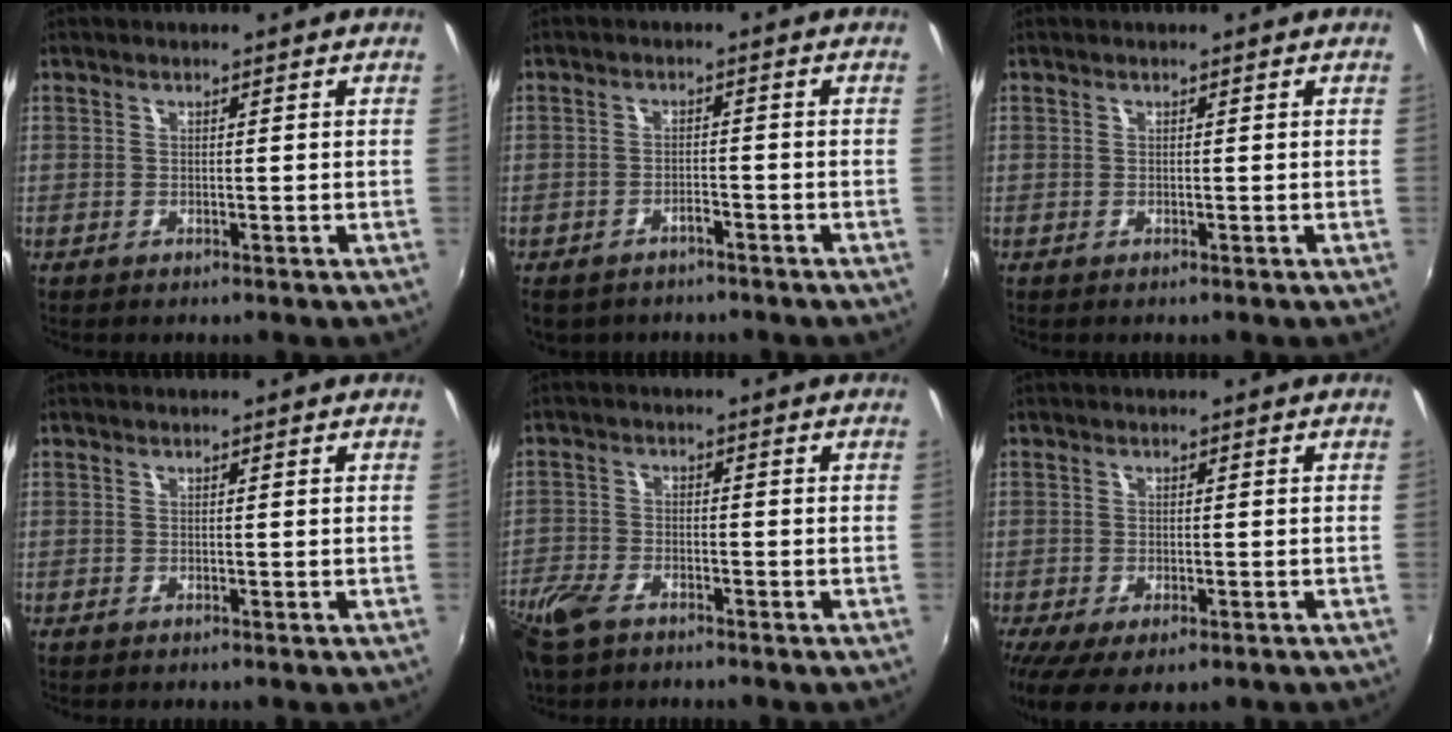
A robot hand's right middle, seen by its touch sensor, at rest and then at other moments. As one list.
[{"total": 5.7, "force": [-4.2, 2.9, 2.5], "torque": [-0.064, -0.010, -0.059]}, {"total": 0.0}, {"total": 0.0}, {"total": 9.7, "force": [-6.9, 4.5, 5.1], "torque": [-0.139, -0.025, -0.140]}, {"total": 7.3, "force": [-4.2, 3.1, 5.1], "torque": [-0.109, -0.035, -0.064]}]